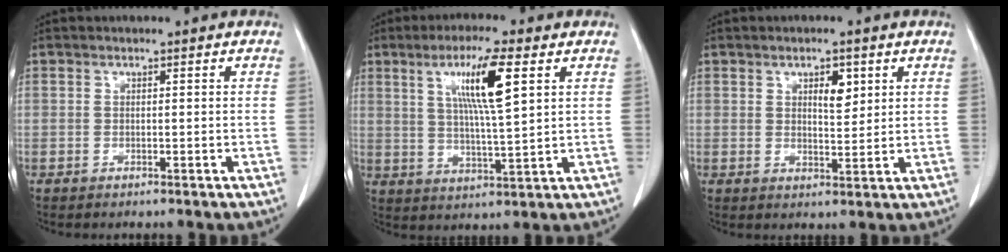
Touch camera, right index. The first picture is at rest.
{"total": 10.0, "force": [3.8, 0.3, 9.2], "torque": [-0.168, 0.002, 0.068]}
{"total": 3.8, "force": [1.7, 1.5, 3.0], "torque": [-0.049, -0.003, 0.028]}